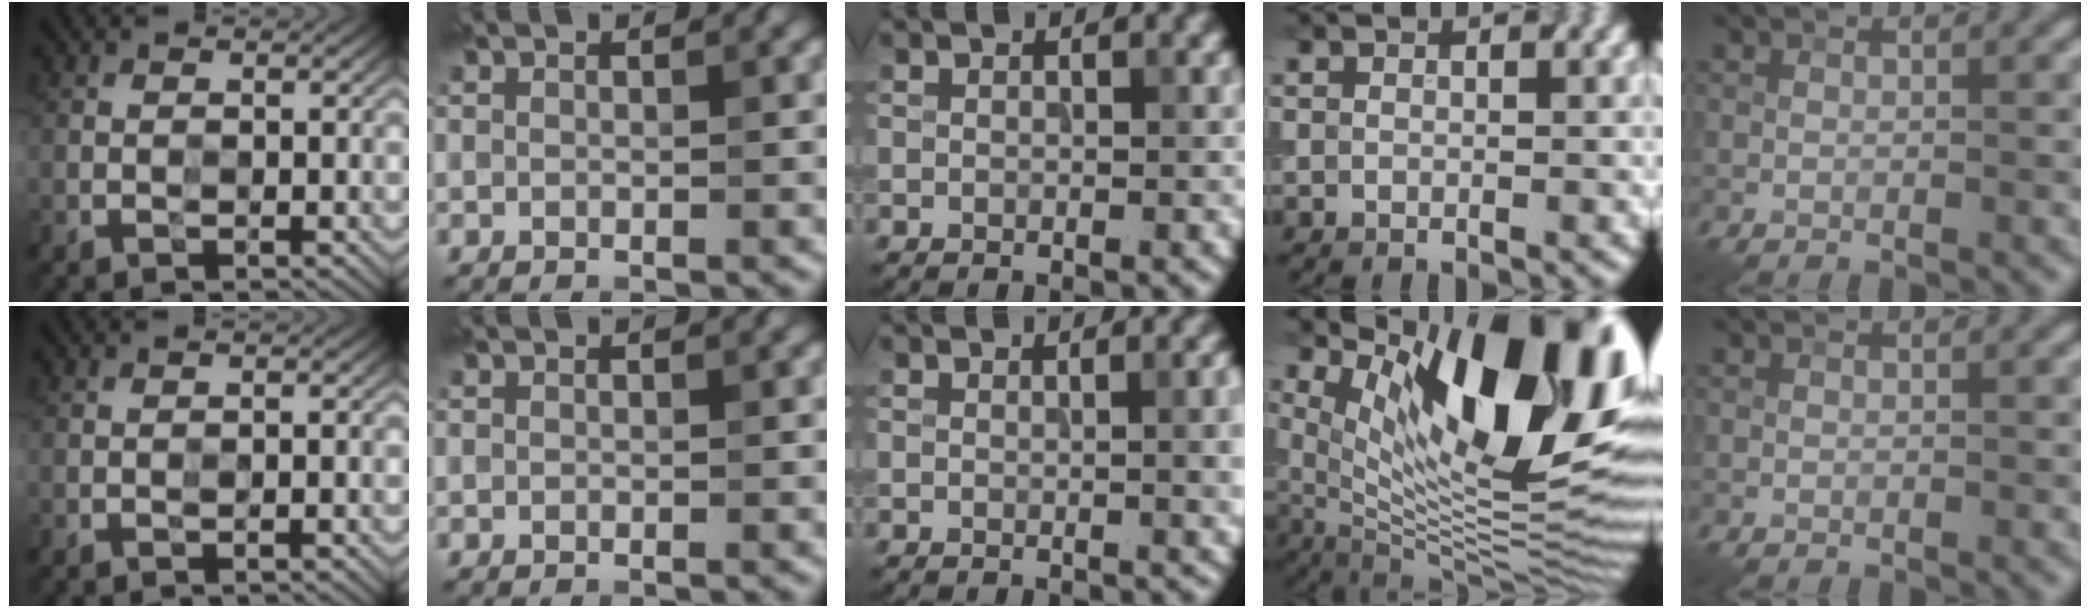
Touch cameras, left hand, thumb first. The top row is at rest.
{"thumb": {"total": 0.6, "force": [-0.3, 0.0, 0.5], "torque": [-0.008, 0.002, -0.006]}, "middle": {"total": 2.9, "force": [-0.2, 1.3, 2.6], "torque": [-0.032, -0.007, -0.002]}, "ring": {"total": 15.9, "force": [6.6, 5.3, 13.4], "torque": [-0.199, 0.005, 0.121]}}